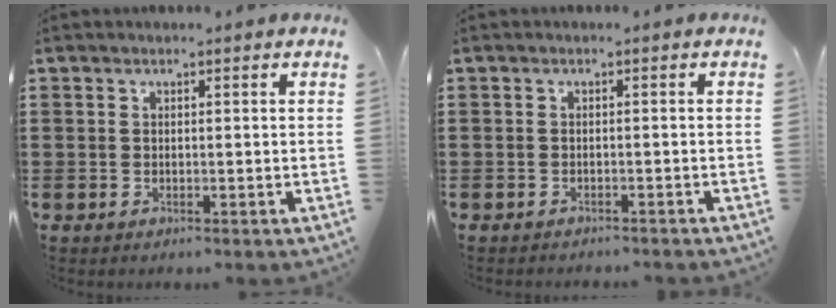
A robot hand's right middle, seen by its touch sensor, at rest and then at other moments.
{"total": 0.8, "force": [-0.8, -0.1, 0.0], "torque": [-0.002, -0.001, -0.017]}